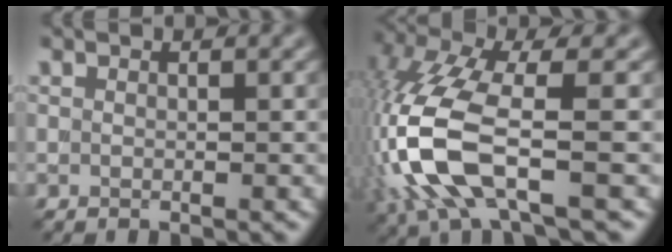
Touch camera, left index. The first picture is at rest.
{"total": 10.1, "force": [-2.7, 3.5, 9.0], "torque": [-0.223, 0.002, -0.061]}